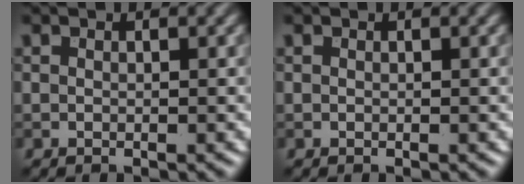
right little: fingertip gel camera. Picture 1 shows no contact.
{"total": 0.0}